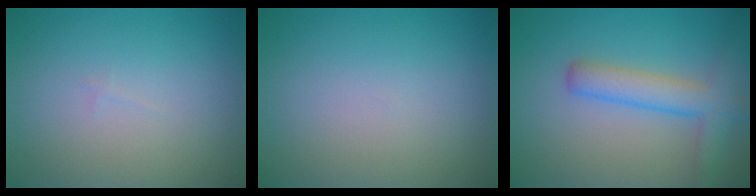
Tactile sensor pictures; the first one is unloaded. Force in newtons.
{"total": 0.0}
{"total": 4.3, "press": 4.3, "slide": 0.3}